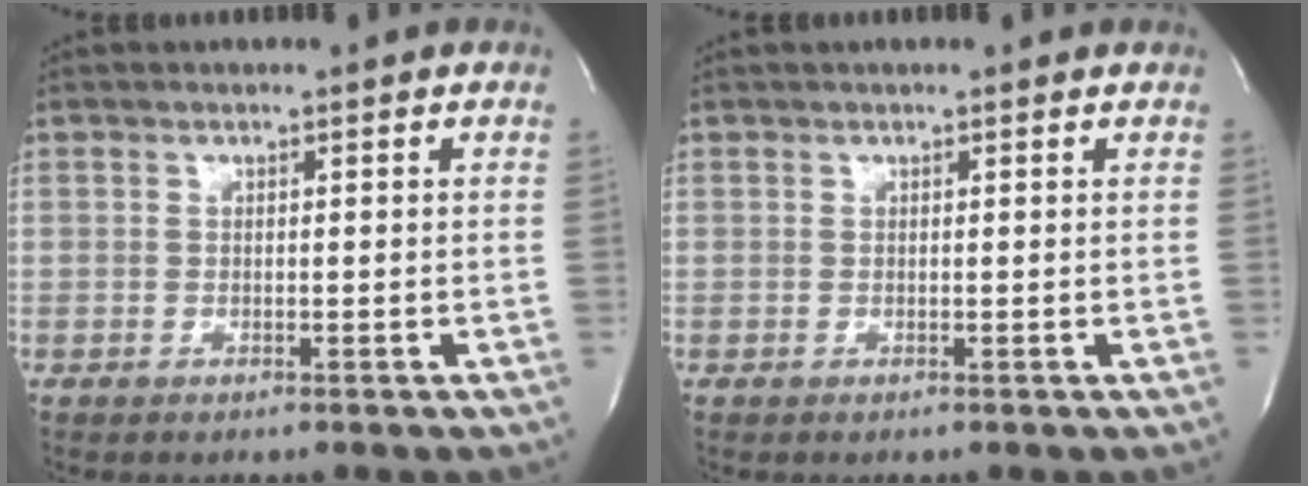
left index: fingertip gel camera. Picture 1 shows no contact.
{"total": 1.4, "force": [1.3, 0.1, 0.6], "torque": [-0.010, 0.015, 0.015]}